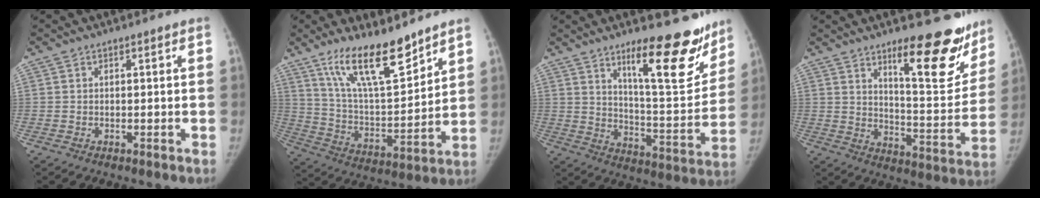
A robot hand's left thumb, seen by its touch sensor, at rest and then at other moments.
{"total": 16.9, "force": [12.3, 4.8, 10.6], "torque": [-0.153, -0.077, 0.229]}
{"total": 18.8, "force": [12.4, 5.4, 13.0], "torque": [-0.128, -0.095, 0.190]}
{"total": 17.9, "force": [11.9, 5.5, 12.2], "torque": [-0.107, -0.096, 0.174]}